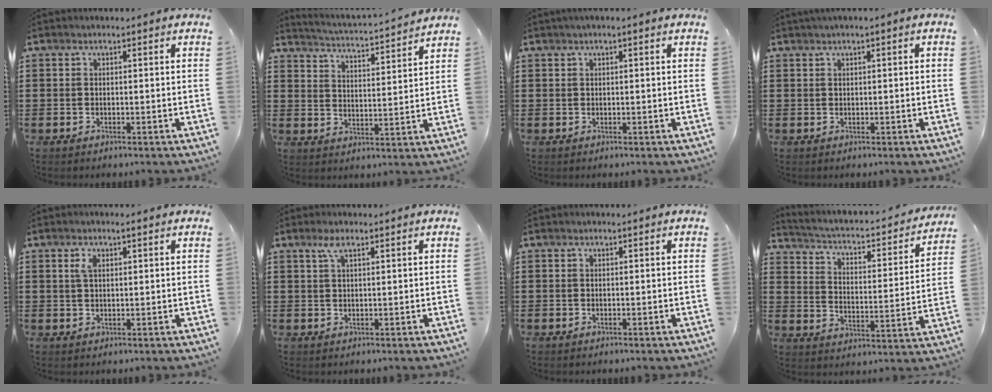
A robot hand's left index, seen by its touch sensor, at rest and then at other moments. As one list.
[{"total": 3.1, "force": [3.0, -0.6, 0.4], "torque": [-0.028, -0.031, 0.043]}, {"total": 0.8, "force": [0.3, 0.0, 0.7], "torque": [-0.012, 0.000, 0.005]}, {"total": 0.7, "force": [0.1, 0.0, 0.7], "torque": [-0.010, -0.002, 0.003]}, {"total": 2.3, "force": [1.0, 0.8, 1.9], "torque": [-0.041, 0.006, 0.015]}, {"total": 2.6, "force": [1.4, 0.7, 2.0], "torque": [-0.044, 0.006, 0.024]}, {"total": 0.0}, {"total": 2.0, "force": [1.5, 0.6, 1.3], "torque": [-0.041, -0.025, 0.011]}]